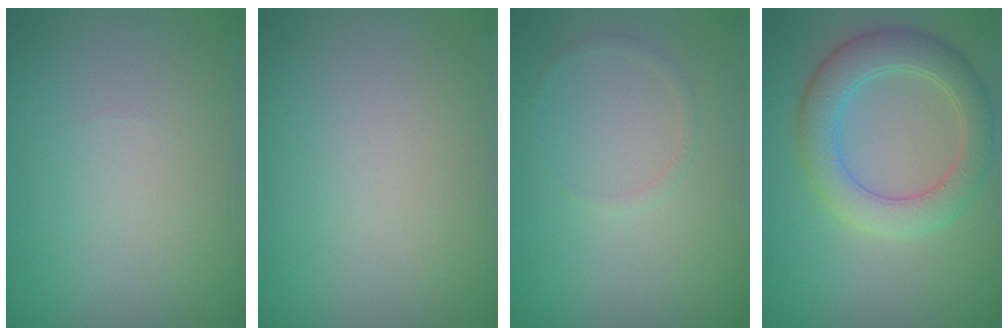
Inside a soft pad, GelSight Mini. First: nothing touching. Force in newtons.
{"total": 0.0}
{"total": 0.6, "press": 0.6, "slide": 0.1}
{"total": 4.9, "press": 4.9, "slide": 0.3}